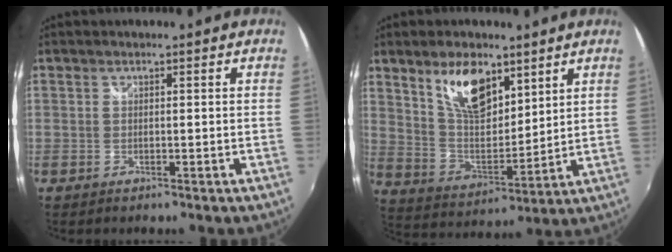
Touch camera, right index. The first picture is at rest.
{"total": 12.8, "force": [7.6, 5.9, 8.4], "torque": [-0.148, 0.004, 0.149]}